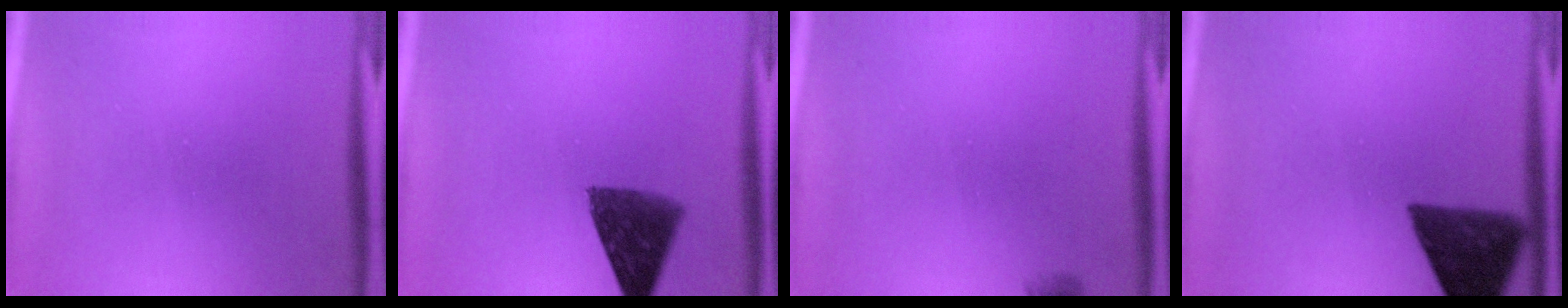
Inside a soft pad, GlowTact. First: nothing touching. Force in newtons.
{"total": 9.6}
{"total": 2.9}
{"total": 10.4}